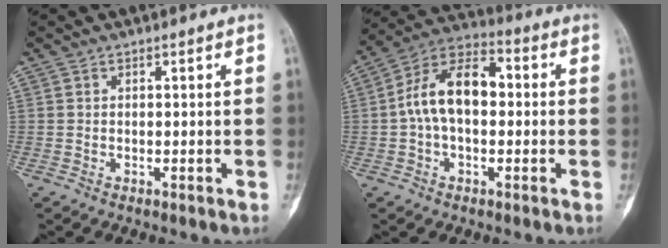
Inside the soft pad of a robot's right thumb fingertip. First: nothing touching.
{"total": 13.0, "force": [0.3, 7.7, 10.5], "torque": [-0.178, 0.040, -0.006]}